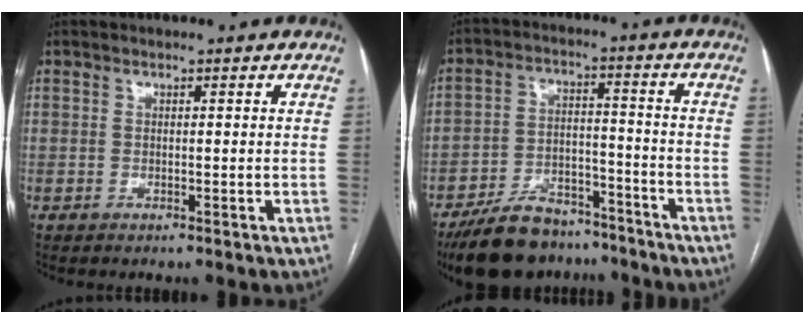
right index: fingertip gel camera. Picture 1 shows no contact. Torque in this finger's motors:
{"motor_torque": [-1.07, -1.07, -0.83, -0.21]}